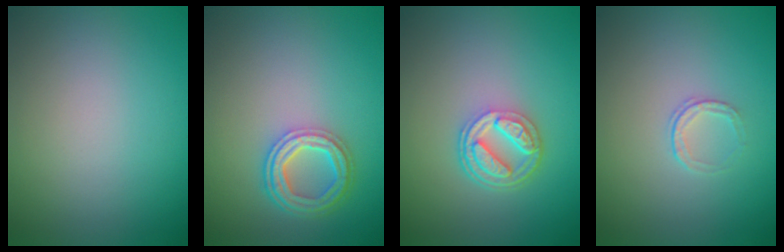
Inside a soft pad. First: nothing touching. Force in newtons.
{"total": 4.1, "press": 3.2, "slide": 2.6}
{"total": 4.2, "press": 3.1, "slide": 2.8}
{"total": 1.0, "press": 0.7, "slide": 0.7}